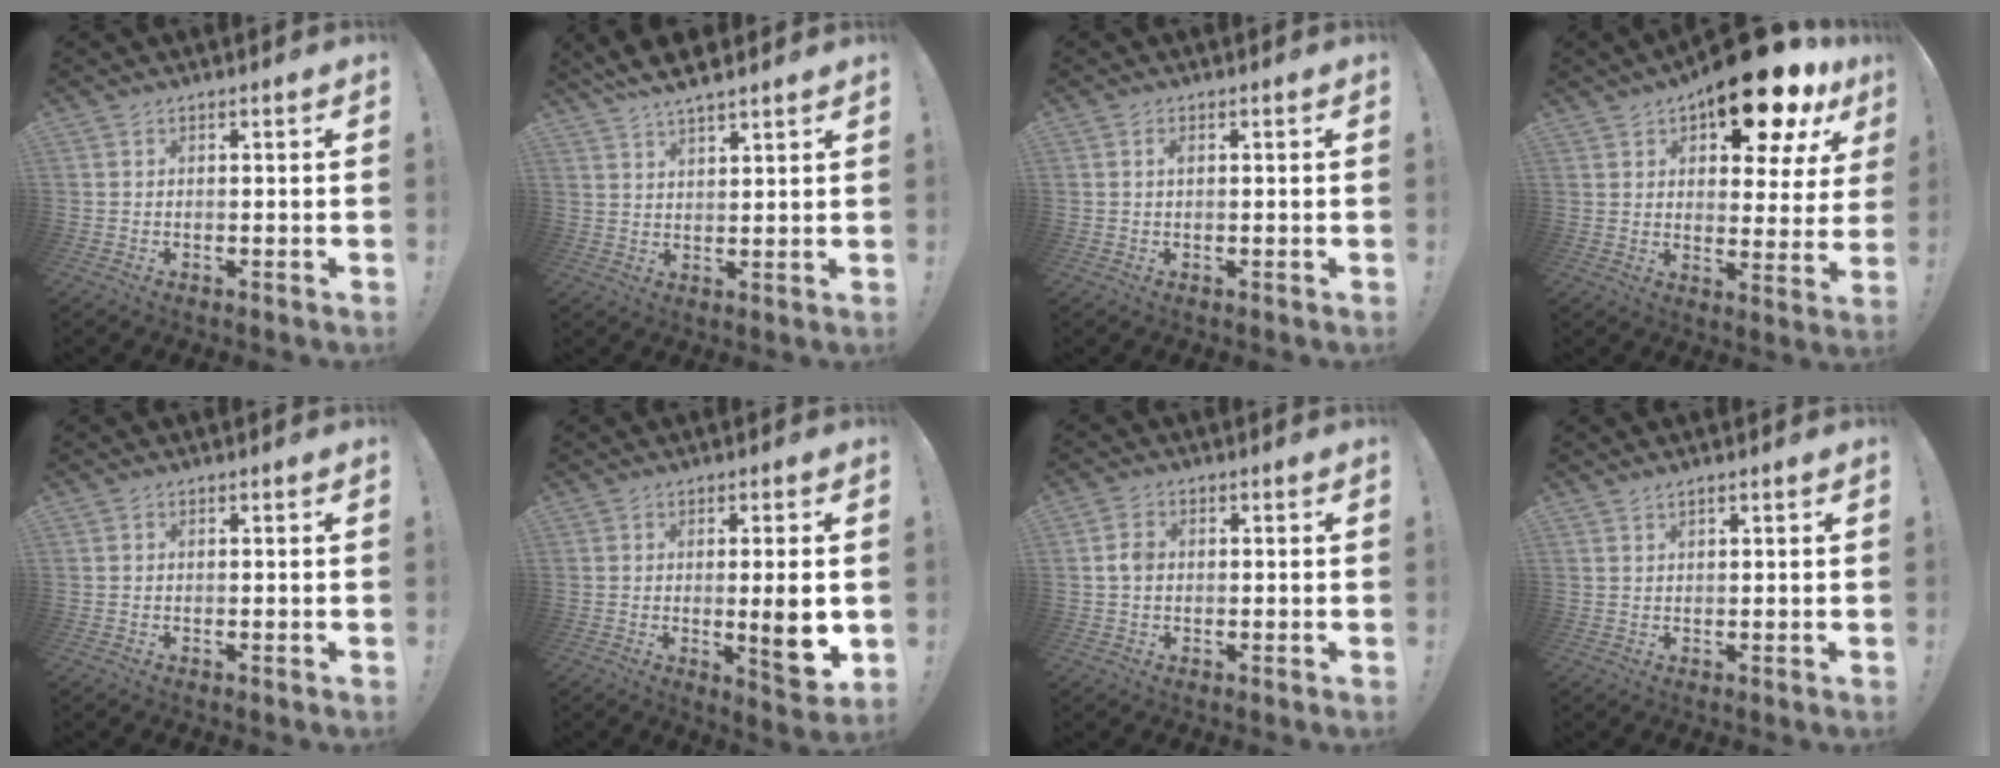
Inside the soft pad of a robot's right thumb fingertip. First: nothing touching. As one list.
[{"total": 6.2, "force": [5.3, 1.3, 2.9], "torque": [-0.062, -0.023, 0.101]}, {"total": 1.0, "force": [0.2, 0.5, 0.8], "torque": [-0.009, -0.001, 0.000]}, {"total": 18.5, "force": [12.7, 7.1, 11.5], "torque": [-0.159, -0.086, 0.213]}, {"total": 0.0}, {"total": 9.6, "force": [-0.5, 1.7, 9.4], "torque": [-0.118, -0.014, -0.010]}, {"total": 3.7, "force": [0.0, 2.8, 2.5], "torque": [-0.040, 0.007, 0.001]}, {"total": 1.1, "force": [1.0, 0.2, 0.5], "torque": [-0.010, -0.001, 0.019]}]